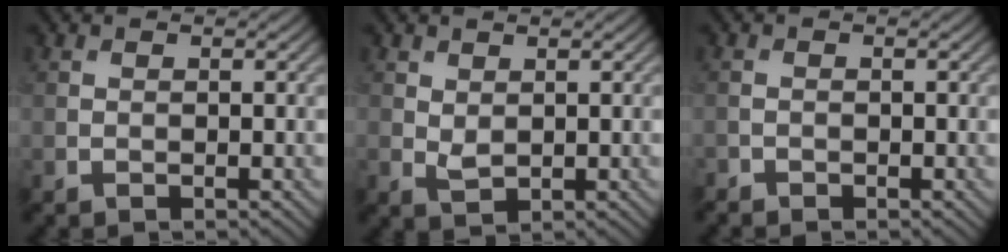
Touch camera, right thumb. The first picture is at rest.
{"total": 1.7, "force": [0.8, 1.1, 1.0], "torque": [-0.026, -0.005, 0.017]}
{"total": 0.8, "force": [-0.8, 0.3, 0.0], "torque": [0.000, -0.003, -0.018]}